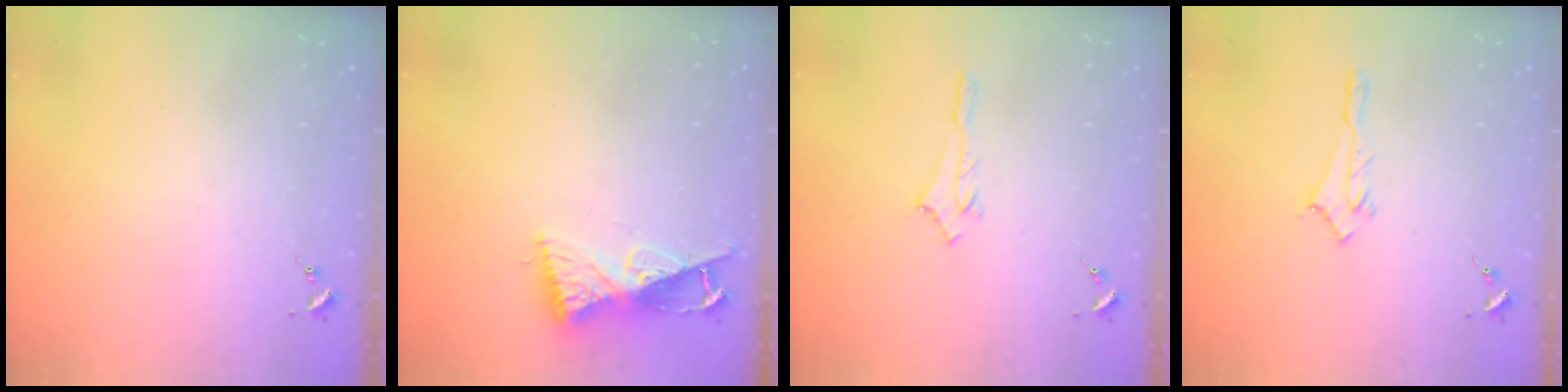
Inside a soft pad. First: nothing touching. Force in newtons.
{"total": 8.9, "press": 8.9, "slide": 0.3}
{"total": 2.5, "press": 2.5, "slide": 0.2}
{"total": 2.8, "press": 2.8, "slide": 0.3}